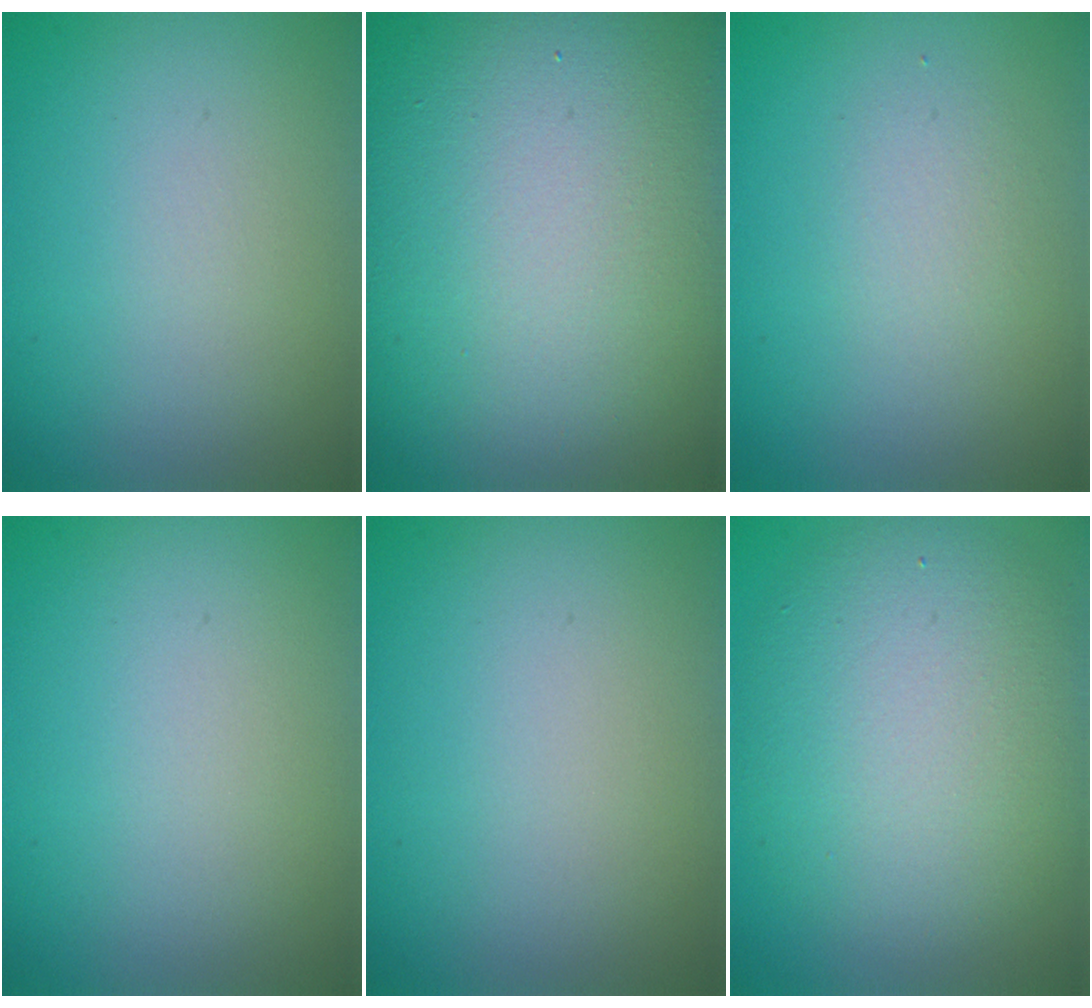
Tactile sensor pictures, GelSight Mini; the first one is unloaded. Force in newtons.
{"total": 23.3, "press": 23.3, "slide": 1.2}
{"total": 1.5, "press": 1.4, "slide": 0.1}
{"total": 0.0}
{"total": 0.0}
{"total": 7.4, "press": 7.4, "slide": 0.8}